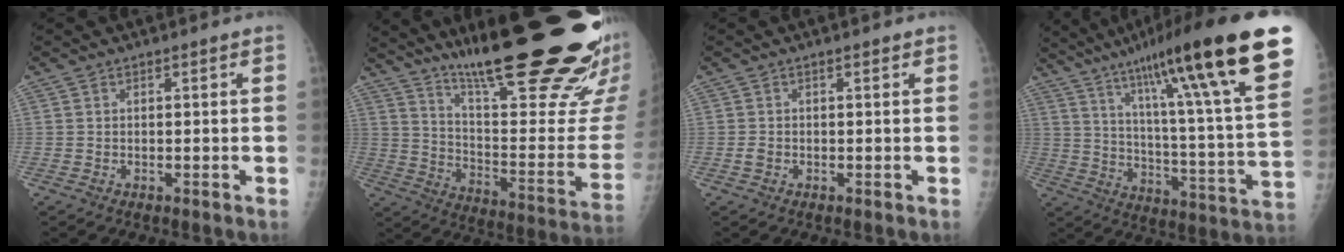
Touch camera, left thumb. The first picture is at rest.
{"total": 30.8, "force": [21.9, 4.5, 21.1], "torque": [-0.283, -0.113, 0.327]}
{"total": 1.2, "force": [0.0, 0.8, 0.8], "torque": [-0.009, 0.000, 0.001]}
{"total": 30.3, "force": [18.6, 2.8, 23.7], "torque": [-0.332, -0.057, 0.282]}